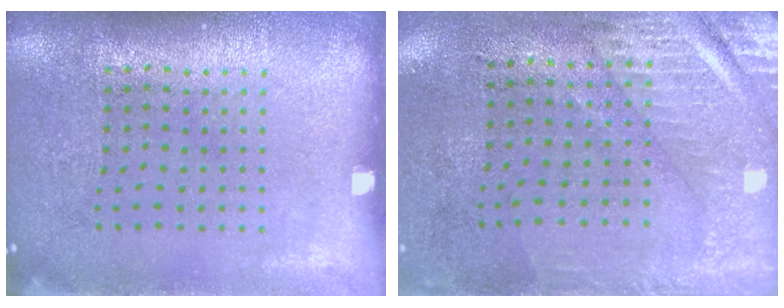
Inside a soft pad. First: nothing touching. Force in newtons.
{"total": 3.0, "press": 2.5, "slide": 1.5}